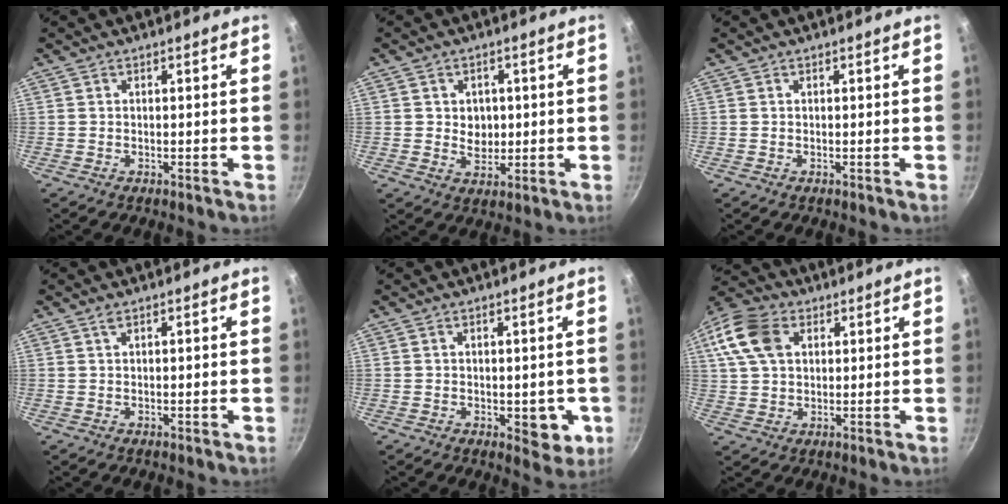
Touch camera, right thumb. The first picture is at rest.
{"total": 5.0, "force": [0.7, 4.4, 2.3], "torque": [-0.011, -0.009, 0.015]}
{"total": 0.0}
{"total": 1.1, "force": [0.3, 0.3, 1.0], "torque": [-0.016, 0.001, 0.005]}
{"total": 6.5, "force": [-1.2, 3.5, 5.4], "torque": [-0.036, 0.003, -0.008]}
{"total": 12.3, "force": [4.0, 8.5, 8.0], "torque": [-0.155, 0.013, 0.065]}